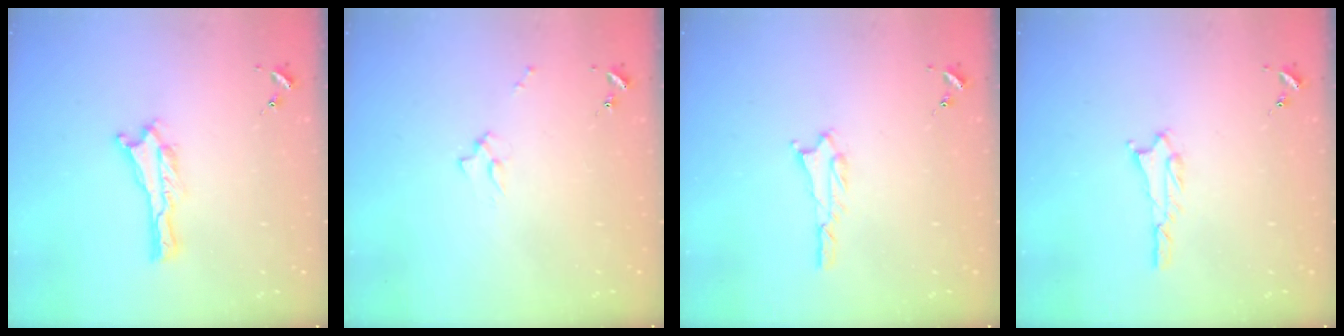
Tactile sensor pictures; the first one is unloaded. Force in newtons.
{"total": 1.7, "press": 1.6, "slide": 0.2}
{"total": 1.8, "press": 1.8, "slide": 0.2}
{"total": 1.8, "press": 1.8, "slide": 0.2}